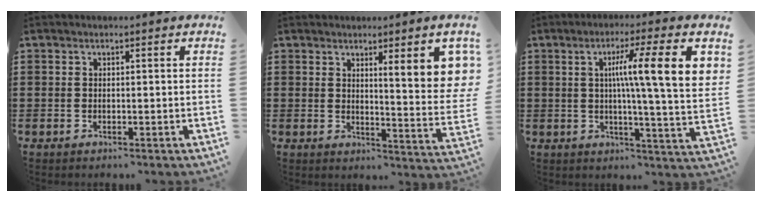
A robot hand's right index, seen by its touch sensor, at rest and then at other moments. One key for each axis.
{"total": 7.9, "fx": 3.8, "fy": 0.9, "fz": 6.8, "tx": -0.106, "ty": -0.025, "tz": 0.059}
{"total": 11.9, "fx": 3.5, "fy": 0.7, "fz": 11.4, "tx": -0.194, "ty": -0.007, "tz": 0.048}